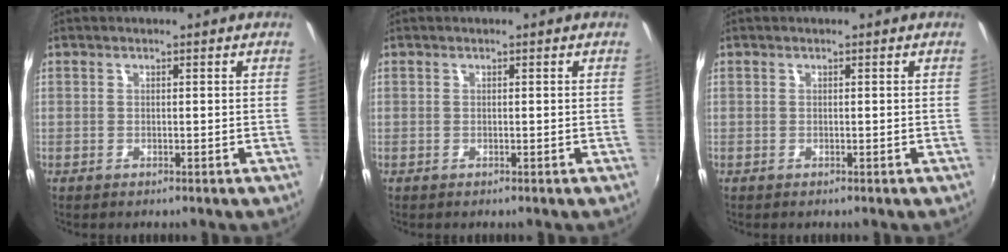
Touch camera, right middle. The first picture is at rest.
{"total": 0.0}
{"total": 0.0}